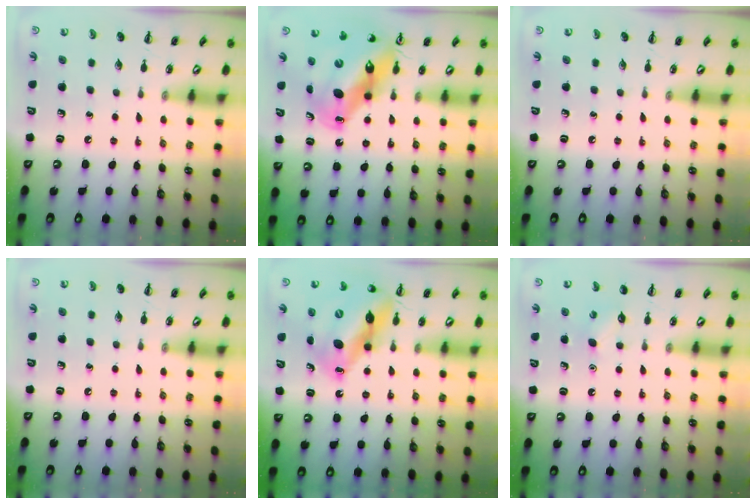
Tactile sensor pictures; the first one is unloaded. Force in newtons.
{"total": 15.2, "press": 14.4, "slide": 4.7}
{"total": 0.0}
{"total": 0.0}
{"total": 15.7, "press": 14.9, "slide": 4.8}
{"total": 2.8, "press": 2.7, "slide": 0.8}